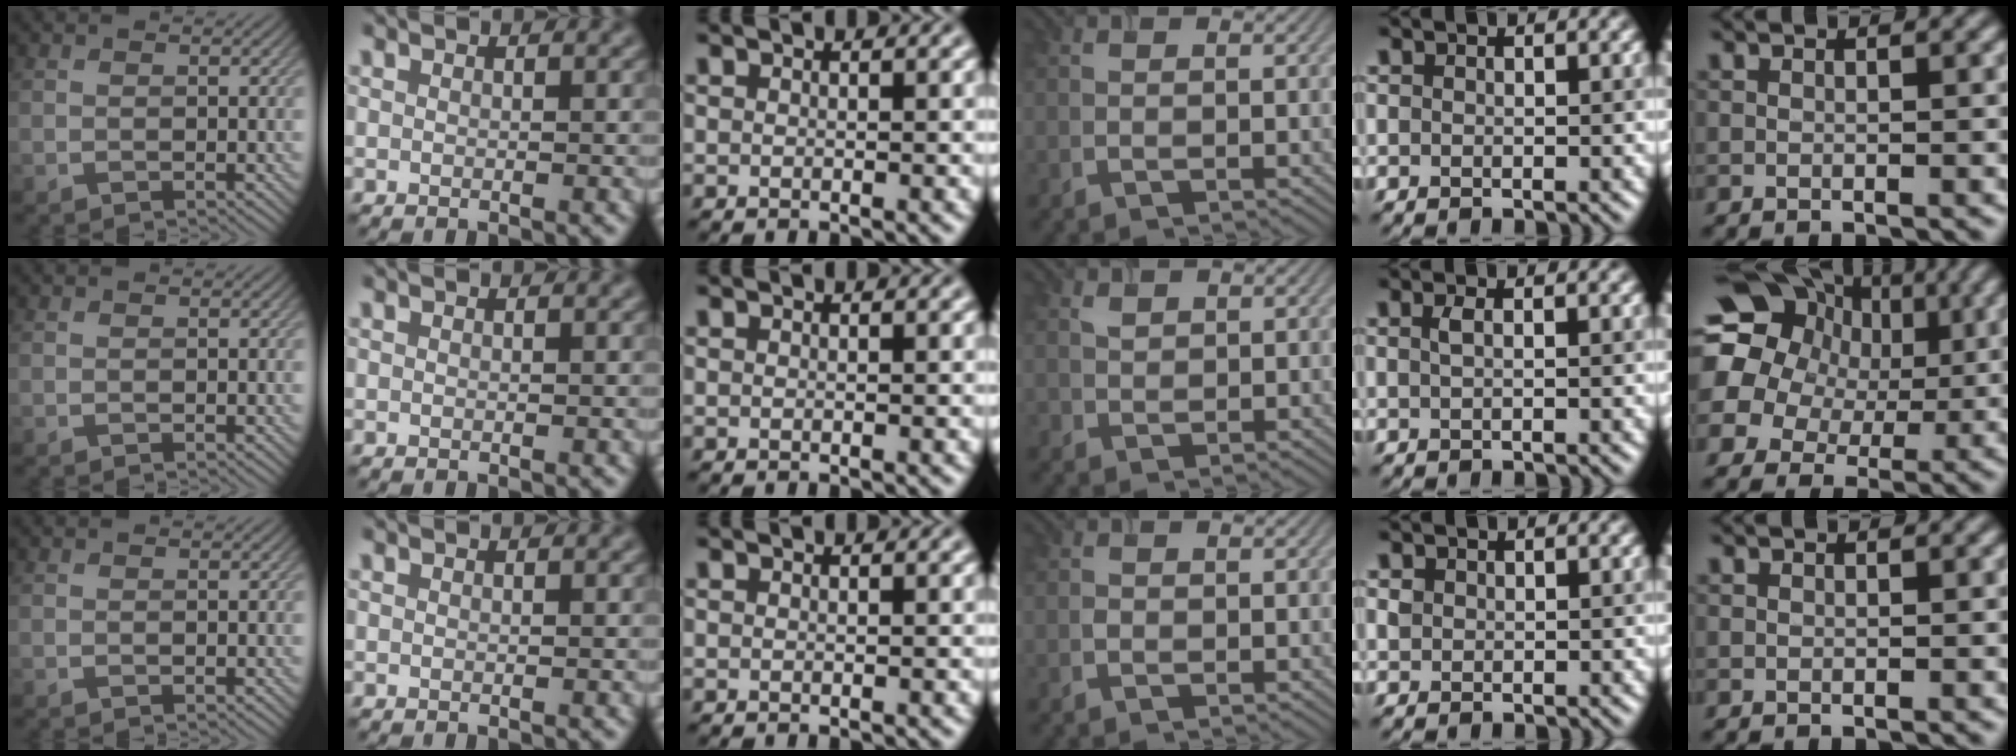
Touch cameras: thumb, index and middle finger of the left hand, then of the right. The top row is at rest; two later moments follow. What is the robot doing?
{"motion": "insert", "object": "airpods case & airpods"}